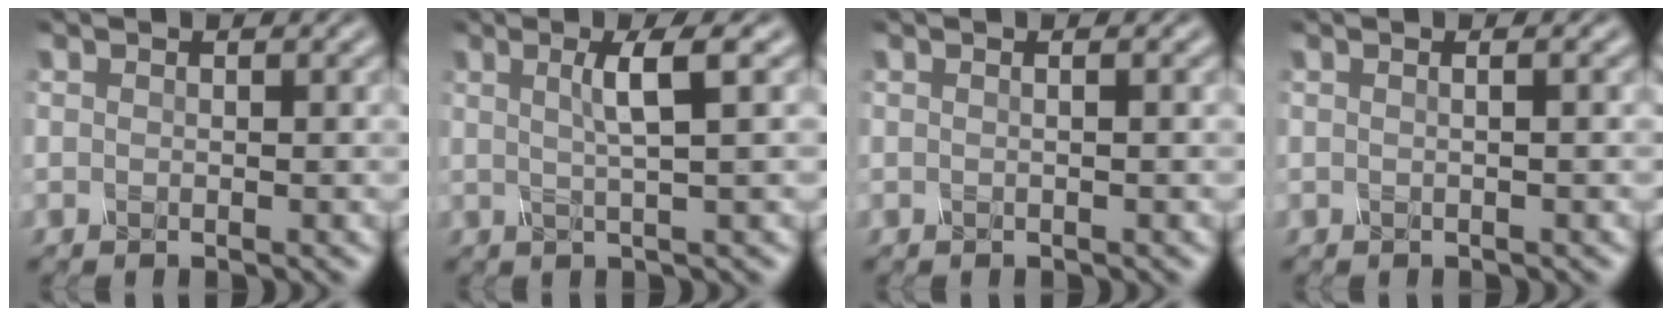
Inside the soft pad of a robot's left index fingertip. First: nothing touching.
{"total": 3.5, "force": [1.0, 0.6, 3.3], "torque": [-0.050, 0.008, 0.014]}
{"total": 1.2, "force": [0.2, 0.5, 1.0], "torque": [-0.008, 0.000, -0.009]}
{"total": 1.8, "force": [0.4, 0.9, 1.5], "torque": [-0.006, -0.001, -0.015]}